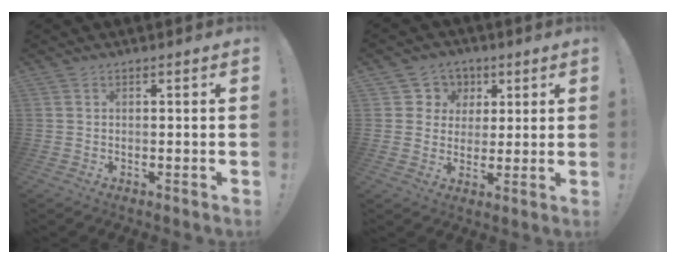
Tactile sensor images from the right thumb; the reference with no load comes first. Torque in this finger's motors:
{"motor_torque": [-0.04, 0.01, -0.24, 0.24, 0.12]}